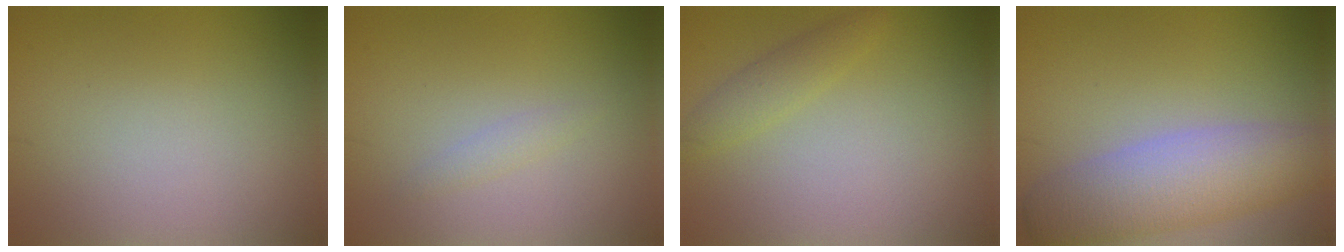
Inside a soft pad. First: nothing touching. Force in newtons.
{"total": 1.0, "press": 1.0, "slide": 0.1}
{"total": 1.9, "press": 1.9, "slide": 0.1}
{"total": 6.9, "press": 6.8, "slide": 0.6}